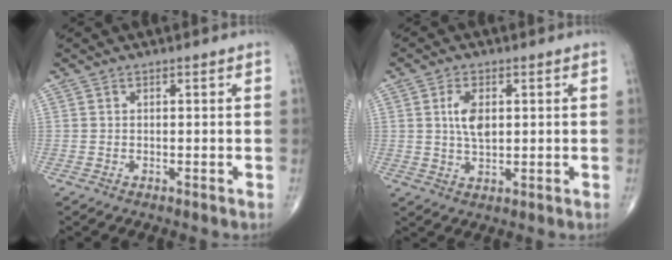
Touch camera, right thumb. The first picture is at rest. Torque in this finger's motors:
{"motor_torque": [0.05, 1.26, 0.68, -0.10, 0.02]}